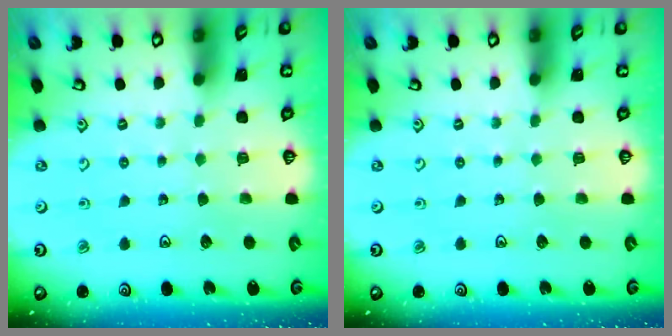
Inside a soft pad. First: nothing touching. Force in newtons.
{"total": 0.0}